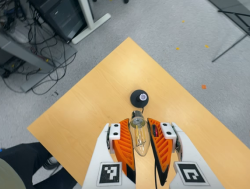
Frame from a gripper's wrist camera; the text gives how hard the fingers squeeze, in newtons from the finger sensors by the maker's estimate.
{"total": 20.2, "left": 22.2, "right": 18.2}